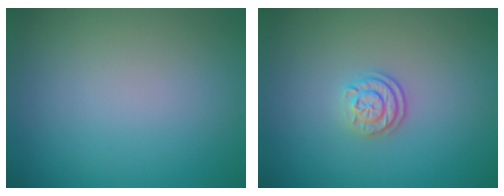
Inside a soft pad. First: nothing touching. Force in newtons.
{"total": 2.2, "press": 1.8, "slide": 1.3}